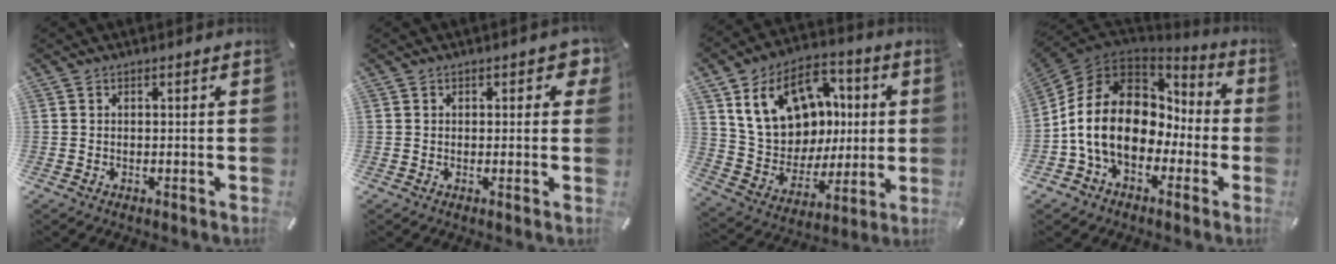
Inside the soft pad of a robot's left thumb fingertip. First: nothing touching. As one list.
[{"total": 2.7, "force": [1.1, 1.8, 1.8], "torque": [-0.013, -0.001, 0.012]}, {"total": 18.8, "force": [5.4, 15.2, 9.8], "torque": [-0.164, -0.011, 0.112]}, {"total": 17.6, "force": [-1.8, 13.5, 11.2], "torque": [-0.238, 0.008, -0.034]}]